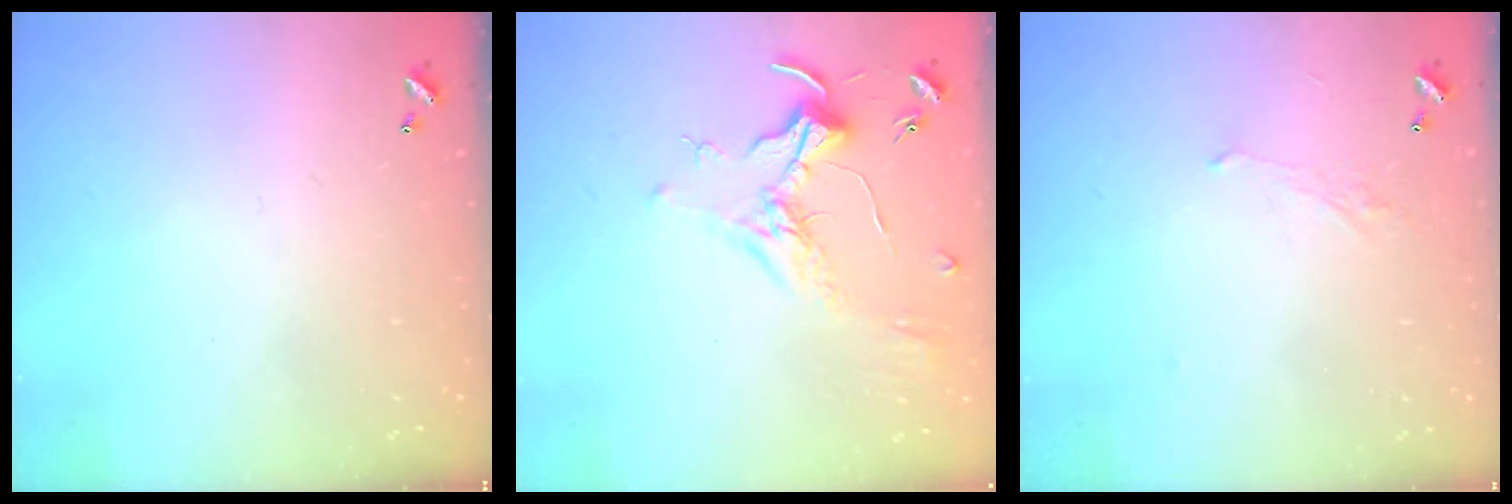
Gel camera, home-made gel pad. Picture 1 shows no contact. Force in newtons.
{"total": 1.7, "press": 1.6, "slide": 0.7}
{"total": 1.7, "press": 1.6, "slide": 0.6}